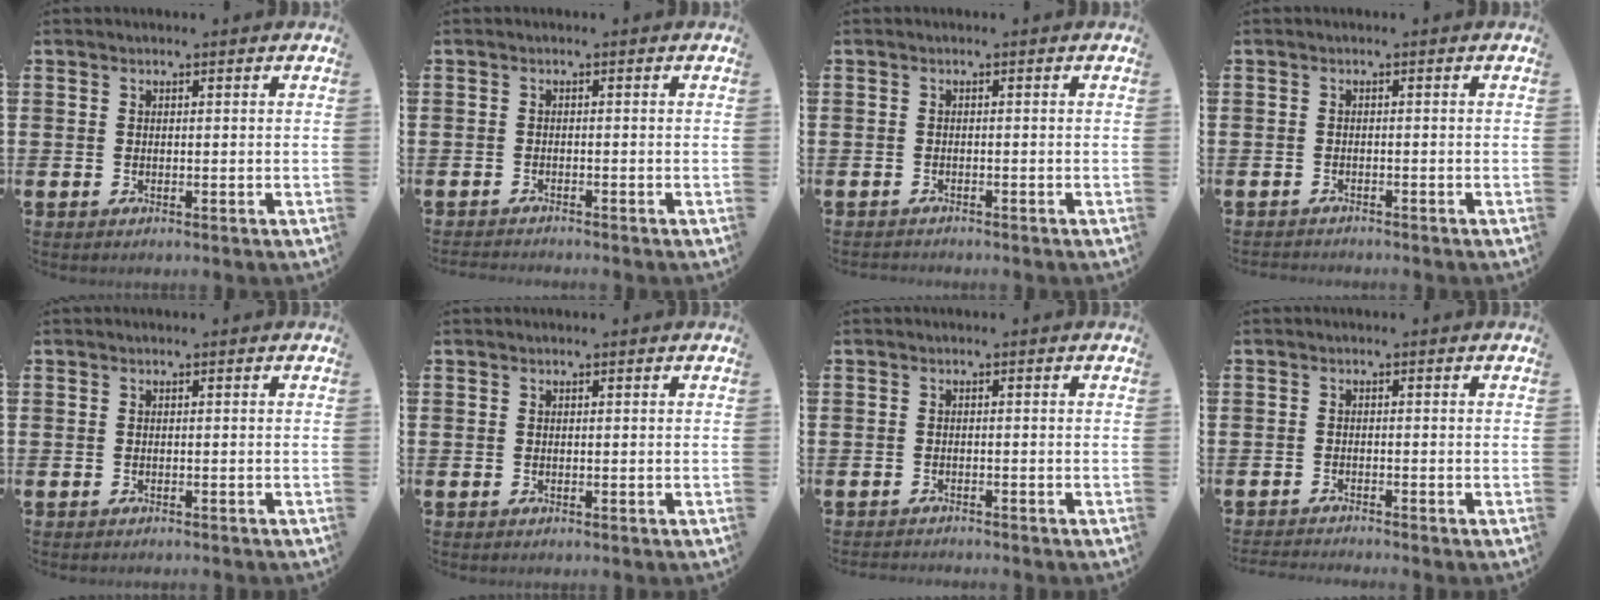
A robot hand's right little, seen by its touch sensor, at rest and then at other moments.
{"total": 0.9, "force": [-0.9, -0.1, 0.0], "torque": [-0.002, -0.001, -0.019]}
{"total": 0.6, "force": [-0.6, 0.0, 0.0], "torque": [0.000, -0.002, -0.013]}
{"total": 0.8, "force": [-0.8, 0.0, 0.0], "torque": [-0.002, -0.001, -0.016]}
{"total": 0.0}
{"total": 0.0}
{"total": 0.9, "force": [-0.9, 0.0, -0.1], "torque": [-0.001, 0.000, -0.019]}
{"total": 1.1, "force": [-1.1, -0.2, 0.1], "torque": [-0.002, 0.000, -0.022]}